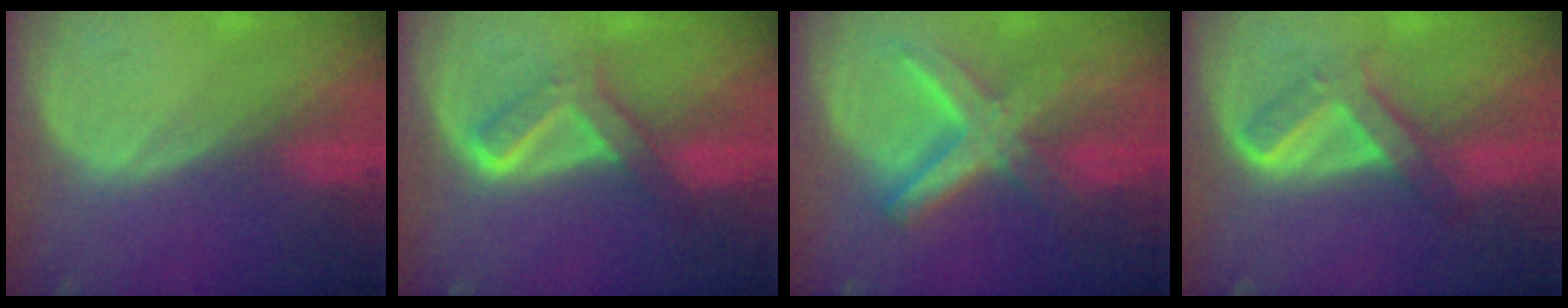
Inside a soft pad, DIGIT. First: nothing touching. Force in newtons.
{"total": 5.2, "press": 5.2, "slide": 0.1}
{"total": 8.2, "press": 8.2, "slide": 0.7}
{"total": 6.0, "press": 5.3, "slide": 2.8}